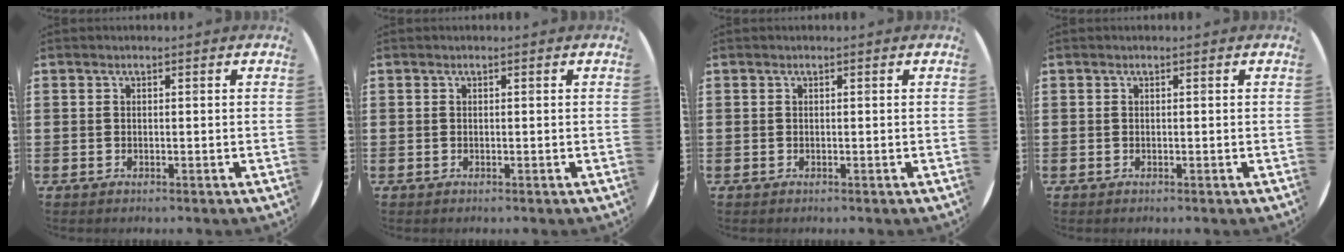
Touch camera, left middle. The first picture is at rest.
{"total": 0.0}
{"total": 0.0}
{"total": 0.0}